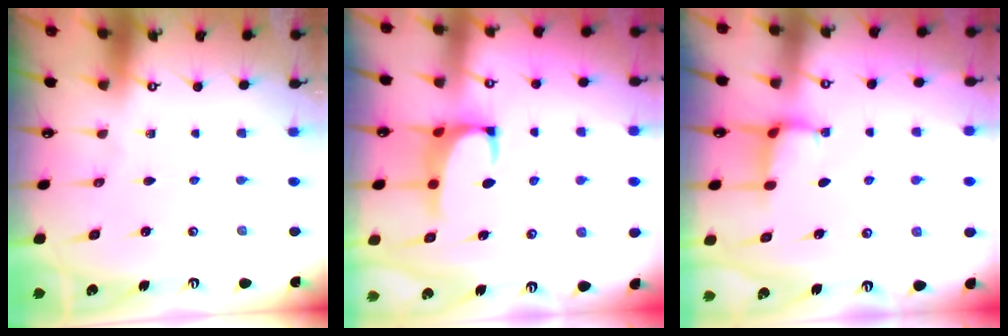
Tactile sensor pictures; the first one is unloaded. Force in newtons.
{"total": 1.6, "press": 1.4, "slide": 0.7}
{"total": 2.6, "press": 2.6, "slide": 0.3}